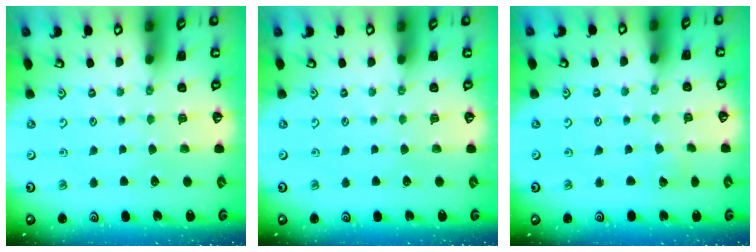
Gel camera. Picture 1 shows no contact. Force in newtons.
{"total": 0.0}
{"total": 2.0, "press": 2.0, "slide": 0.1}